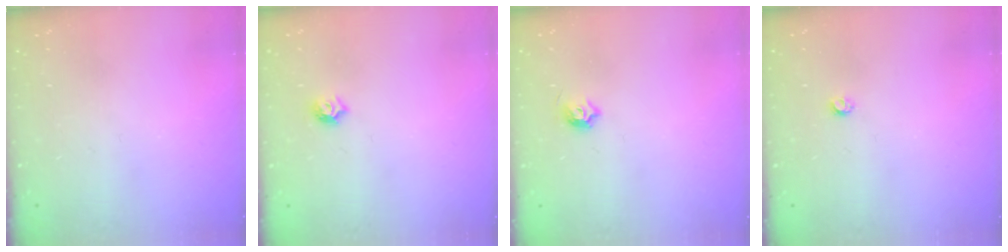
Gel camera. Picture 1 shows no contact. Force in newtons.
{"total": 4.7, "press": 4.7, "slide": 0.7}
{"total": 4.7, "press": 4.6, "slide": 1.2}
{"total": 2.9, "press": 2.8, "slide": 0.5}